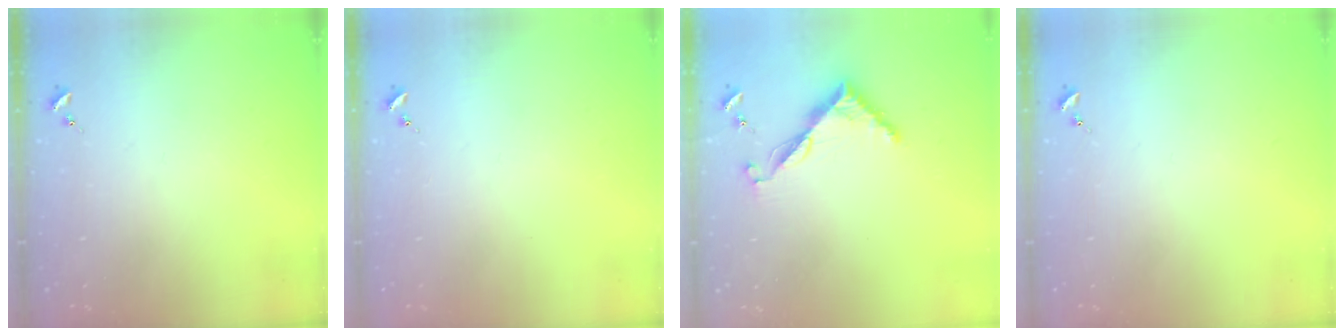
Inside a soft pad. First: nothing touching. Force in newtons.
{"total": 0.0}
{"total": 7.4, "press": 7.4, "slide": 0.7}
{"total": 0.0}